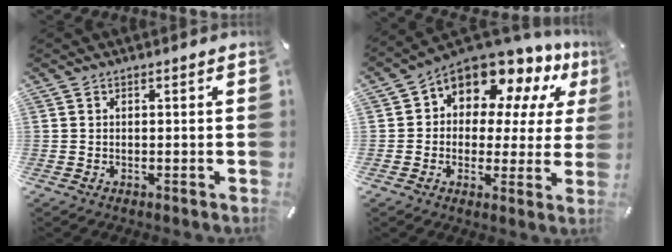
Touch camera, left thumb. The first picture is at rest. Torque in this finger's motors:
{"motor_torque": [0.47, 1.30, 1.94, -0.84, 0.23]}